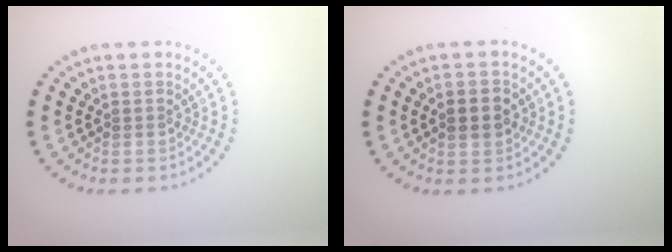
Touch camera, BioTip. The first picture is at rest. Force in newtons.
{"total": 2.9, "press": 2.9, "slide": 0.2}